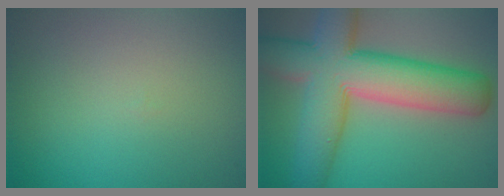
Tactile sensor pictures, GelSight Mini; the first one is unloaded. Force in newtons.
{"total": 12.1, "press": 12.1, "slide": 0.6}